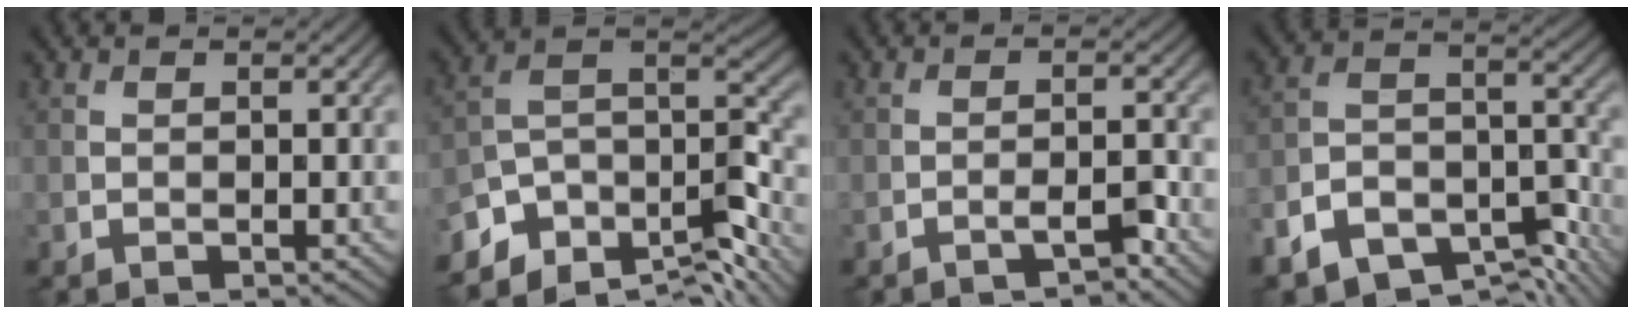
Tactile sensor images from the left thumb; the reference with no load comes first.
{"total": 10.3, "force": [-7.0, 5.2, 5.5], "torque": [-0.113, 0.002, -0.119]}
{"total": 2.4, "force": [-1.7, 0.3, 1.6], "torque": [-0.025, 0.010, -0.033]}
{"total": 11.6, "force": [-8.6, 5.7, 5.4], "torque": [-0.109, -0.018, -0.140]}